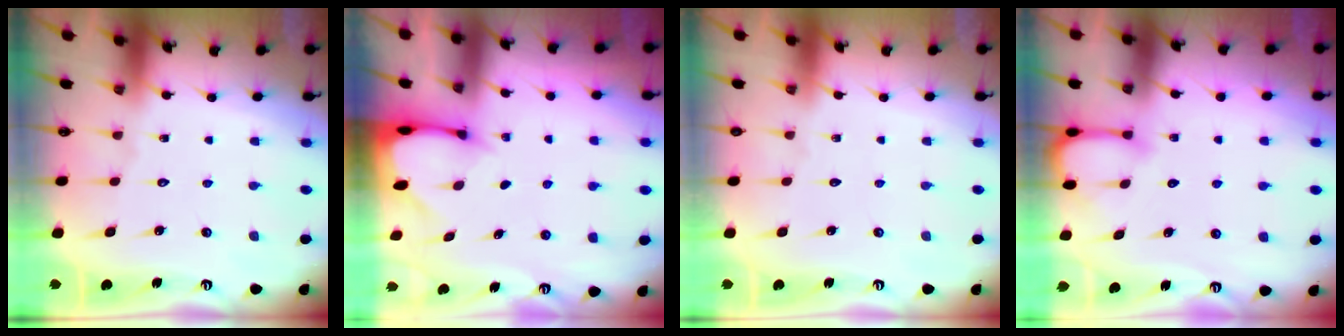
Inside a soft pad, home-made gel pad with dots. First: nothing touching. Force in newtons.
{"total": 2.0, "press": 2.0, "slide": 0.1}
{"total": 0.0}
{"total": 5.5, "press": 5.5, "slide": 0.4}